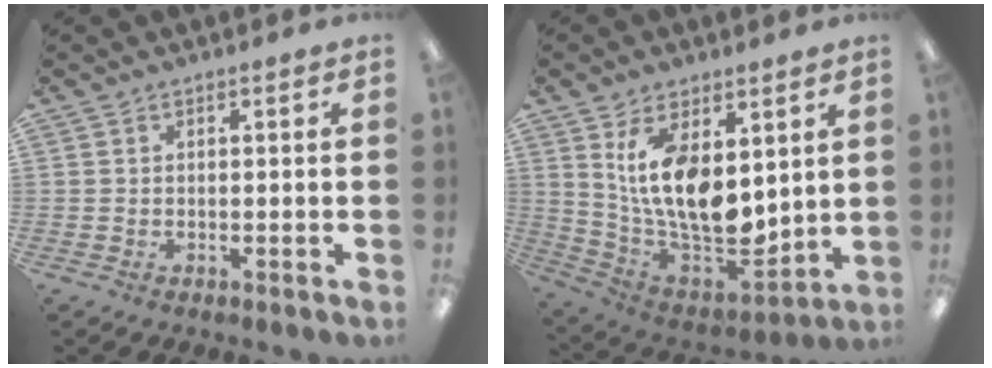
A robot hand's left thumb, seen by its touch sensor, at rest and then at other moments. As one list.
[{"total": 15.5, "force": [4.9, 8.7, 11.8], "torque": [-0.232, -0.048, 0.092]}]